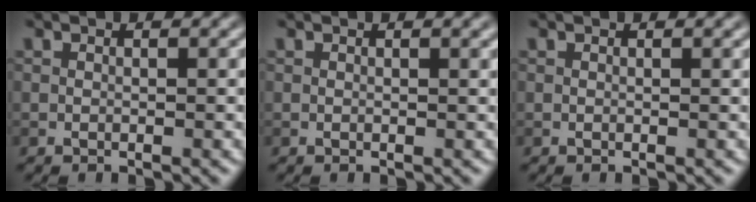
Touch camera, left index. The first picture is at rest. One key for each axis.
{"total": 1.0, "fx": 0.6, "fy": 0.4, "fz": 0.8, "tx": -0.005, "ty": 0.004, "tz": 0.003}
{"total": 0.6, "fx": 0.3, "fy": 0.2, "fz": 0.5, "tx": -0.001, "ty": 0.002, "tz": 0.001}